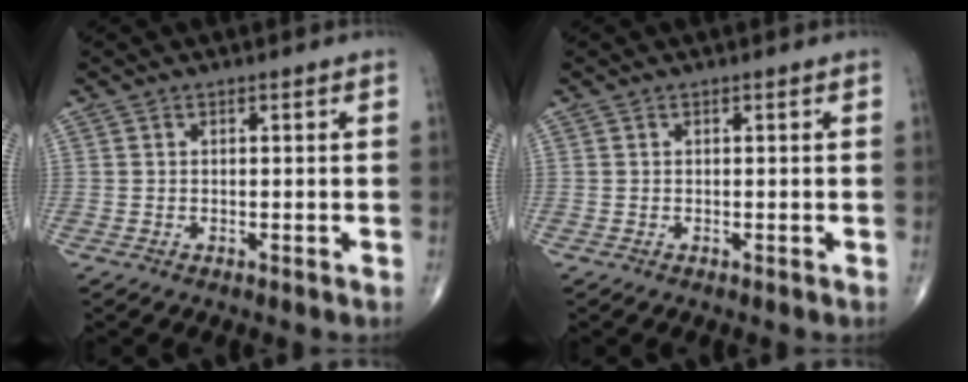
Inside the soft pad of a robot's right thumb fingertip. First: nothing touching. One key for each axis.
{"total": 0.0}